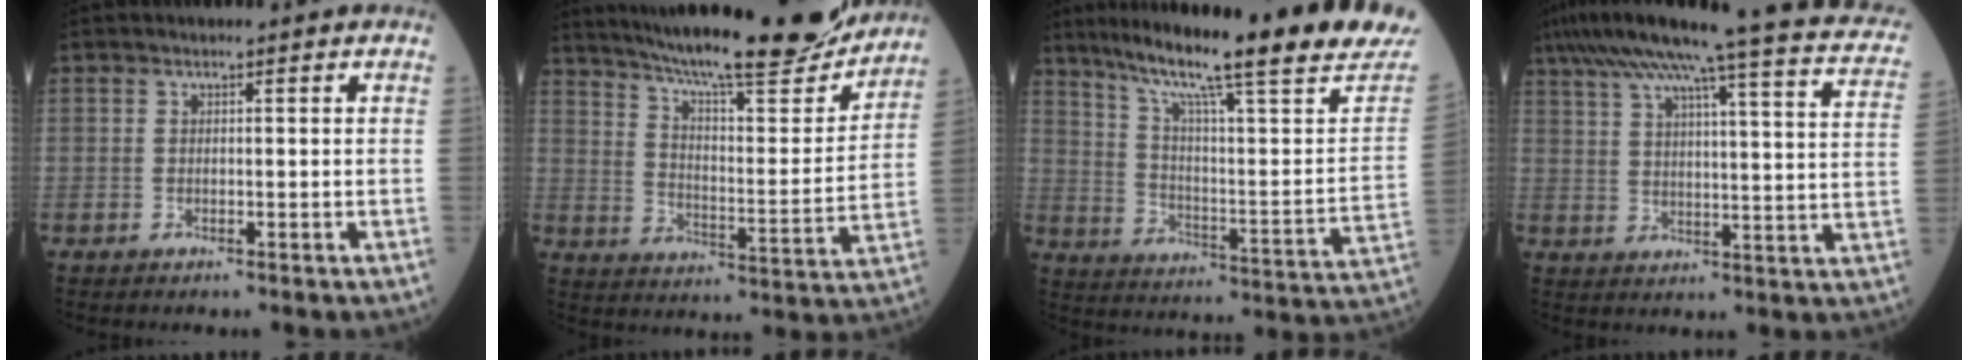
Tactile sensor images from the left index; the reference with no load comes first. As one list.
[{"total": 23.4, "force": [20.8, 2.3, 10.7], "torque": [-0.174, -0.029, 0.293]}, {"total": 27.3, "force": [21.3, 1.2, 17.0], "torque": [-0.268, -0.048, 0.289]}, {"total": 28.0, "force": [23.0, 2.0, 15.9], "torque": [-0.251, -0.004, 0.286]}]